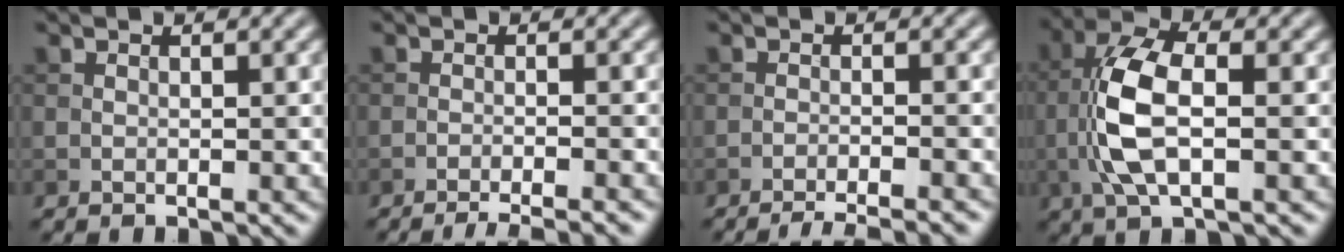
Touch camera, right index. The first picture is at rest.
{"total": 4.4, "force": [-3.7, 0.7, 2.3], "torque": [-0.026, -0.001, -0.058]}
{"total": 5.4, "force": [-4.8, 0.9, 2.3], "torque": [-0.025, 0.000, -0.069]}
{"total": 6.8, "force": [-0.8, 2.8, 6.1], "torque": [-0.138, 0.010, -0.018]}